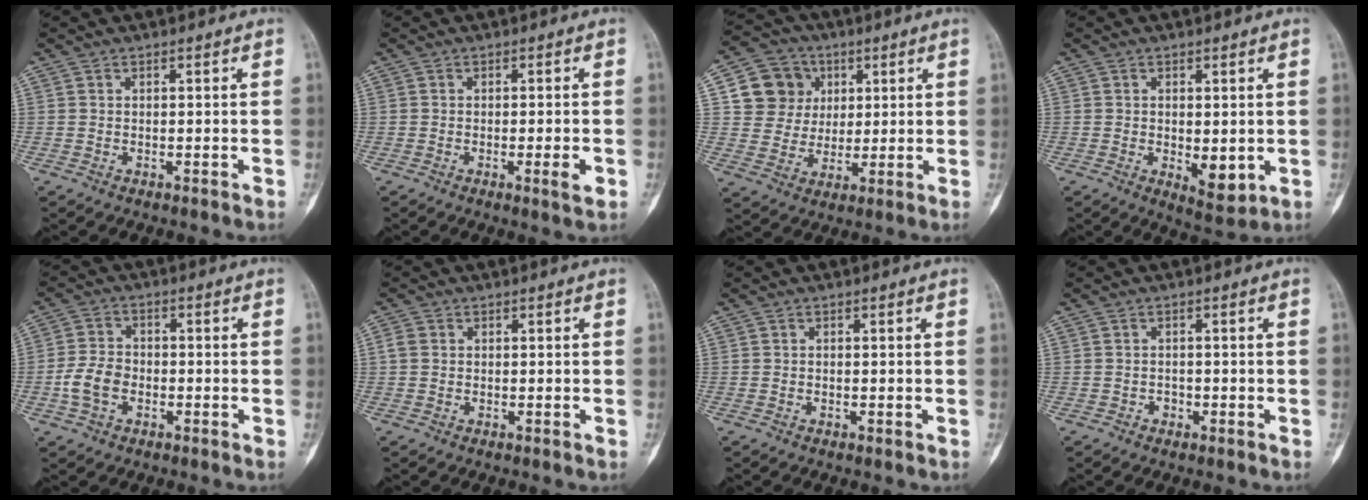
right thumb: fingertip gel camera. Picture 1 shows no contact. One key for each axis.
{"total": 3.1, "fx": -1.0, "fy": 0.5, "fz": 2.9, "tx": -0.044, "ty": -0.004, "tz": -0.013}
{"total": 10.9, "fx": 3.3, "fy": 10.0, "fz": 3.0, "tx": -0.016, "ty": -0.001, "tz": 0.059}
{"total": 5.6, "fx": -0.7, "fy": 2.8, "fz": 4.8, "tx": -0.056, "ty": -0.015, "tz": 0.000}
{"total": 6.0, "fx": -1.8, "fy": 4.1, "fz": 4.0, "tx": -0.077, "ty": 0.016, "tz": -0.039}
{"total": 1.5, "fx": 0.1, "fy": 1.3, "fz": 0.8, "tx": -0.020, "ty": 0.002, "tz": 0.002}
{"total": 0.0}
{"total": 1.2, "fx": -0.6, "fy": 1.0, "fz": 0.3, "tx": -0.001, "ty": 0.005, "tz": -0.011}